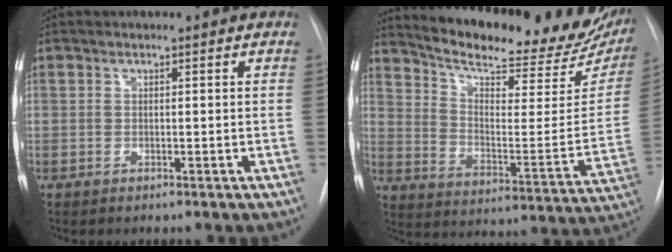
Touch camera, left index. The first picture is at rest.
{"total": 26.8, "force": [23.0, 6.7, 12.1], "torque": [-0.189, -0.059, 0.296]}